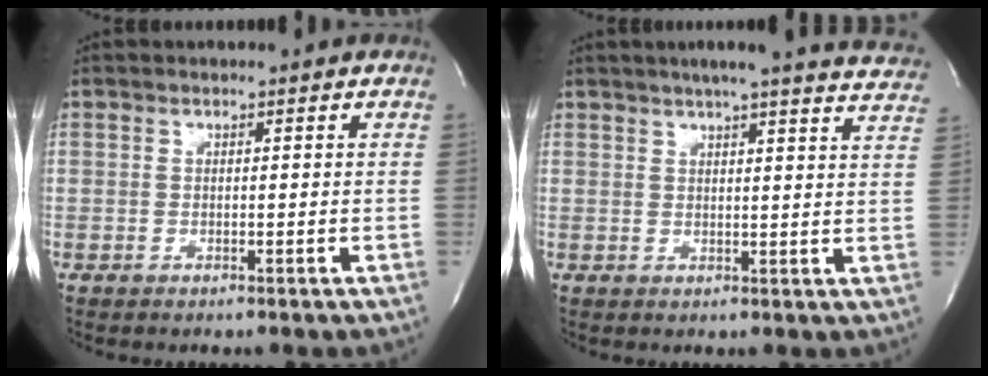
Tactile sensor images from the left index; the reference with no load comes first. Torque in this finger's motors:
{"motor_torque": [0.00, -0.88, 0.23, 0.05]}